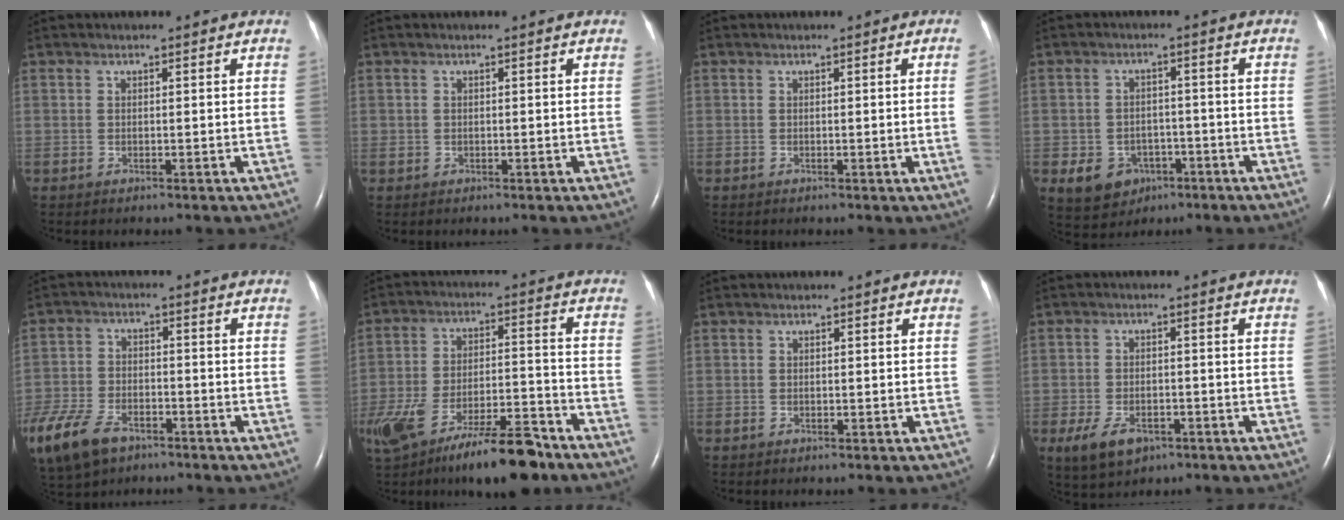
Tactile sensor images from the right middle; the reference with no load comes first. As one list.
[{"total": 0.5, "force": [0.0, 0.5, 0.1], "torque": [0.000, 0.003, -0.001]}, {"total": 1.2, "force": [-0.1, -0.4, 1.1], "torque": [-0.016, 0.001, 0.000]}, {"total": 6.7, "force": [-2.9, 5.5, 2.4], "torque": [-0.046, 0.006, -0.033]}, {"total": 14.7, "force": [-9.1, 8.1, 8.2], "torque": [-0.223, -0.021, -0.165]}, {"total": 18.7, "force": [-13.0, 4.7, 12.6], "torque": [-0.224, -0.009, -0.219]}, {"total": 0.0}, {"total": 5.7, "force": [-3.1, 3.3, 3.5], "torque": [-0.072, -0.004, -0.045]}]